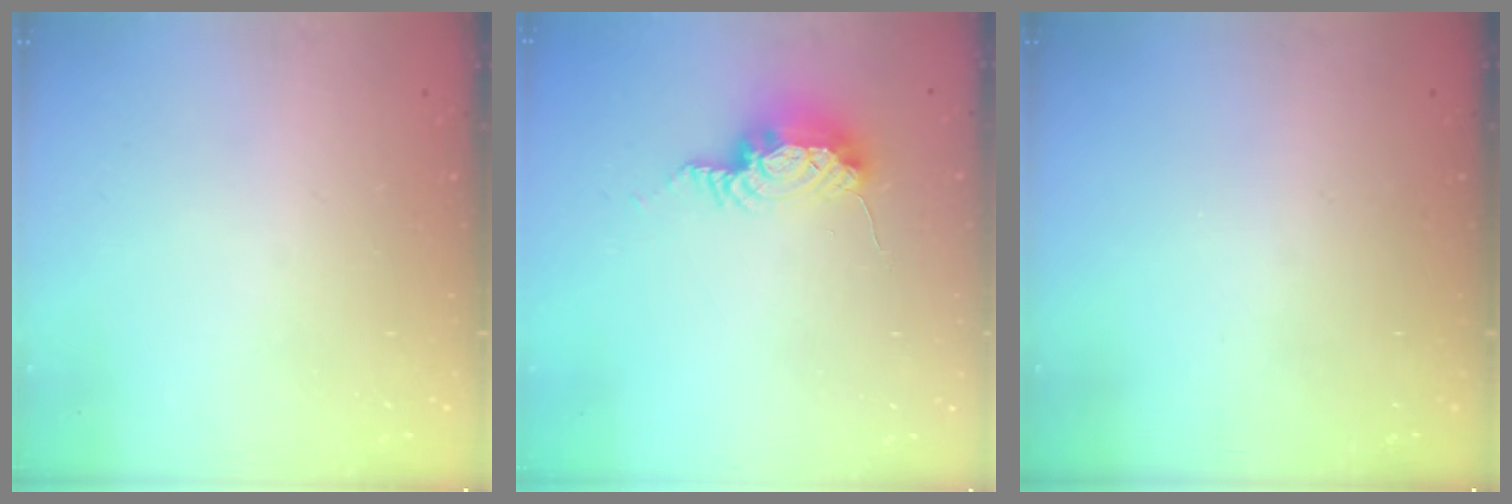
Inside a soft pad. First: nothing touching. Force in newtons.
{"total": 15.2, "press": 10.8, "slide": 10.7}
{"total": 0.0}